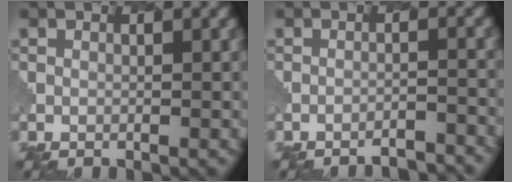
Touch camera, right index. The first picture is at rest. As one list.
[{"total": 4.6, "force": [-4.4, 0.5, 1.0], "torque": [-0.007, 0.016, -0.059]}]